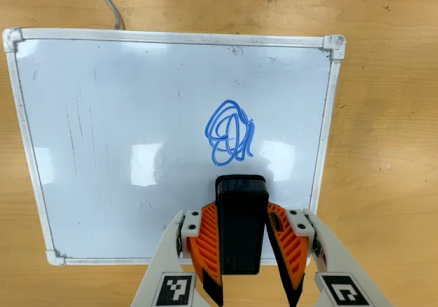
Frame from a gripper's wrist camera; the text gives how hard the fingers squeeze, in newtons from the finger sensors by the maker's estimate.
{"total": 3.7, "left": 2.9, "right": 4.5}